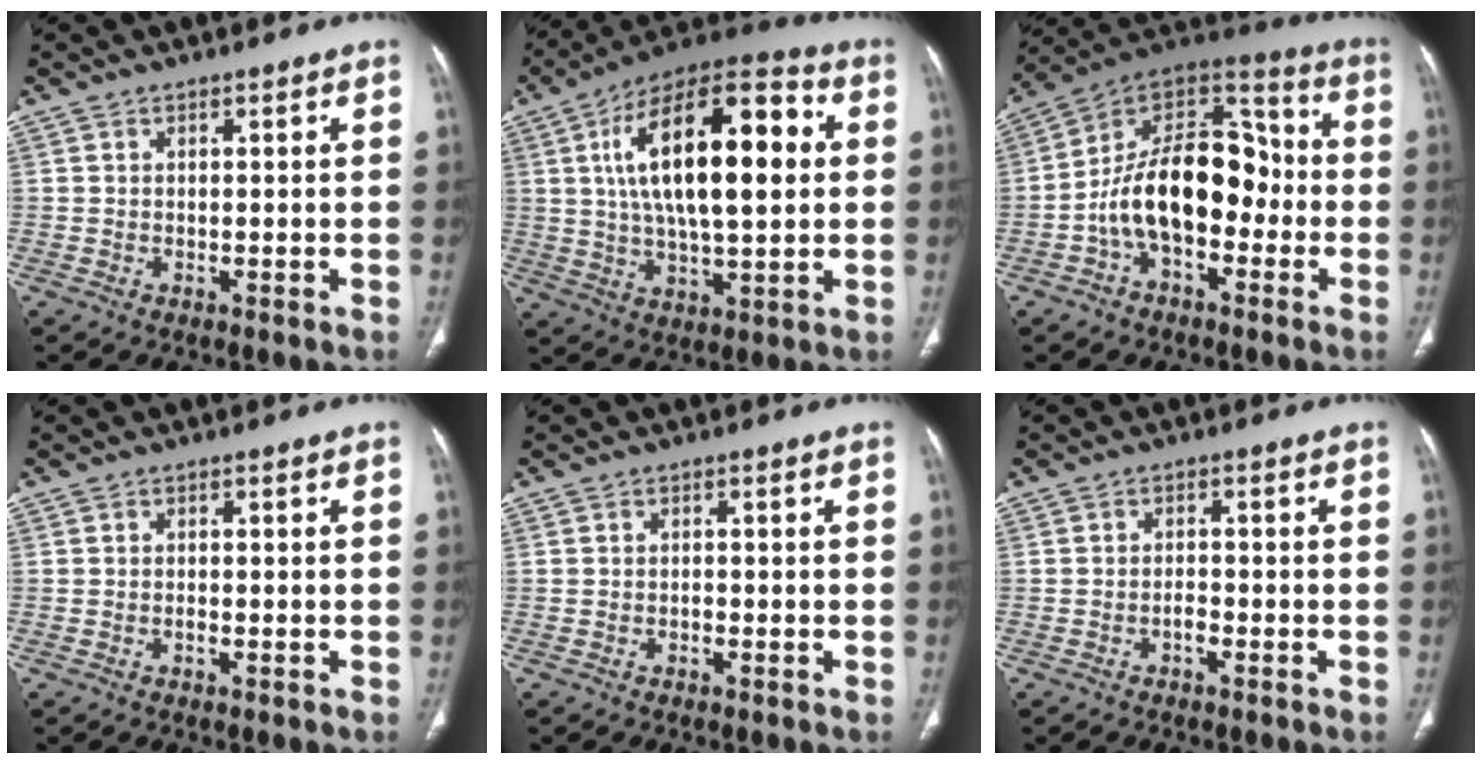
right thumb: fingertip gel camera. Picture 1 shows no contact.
{"total": 24.2, "force": [4.2, 10.1, 21.5], "torque": [-0.344, 0.016, 0.060]}
{"total": 19.3, "force": [-3.5, 11.4, 15.2], "torque": [-0.228, 0.063, -0.066]}
{"total": 0.7, "force": [-0.4, 0.3, 0.5], "torque": [-0.011, 0.001, -0.007]}
{"total": 0.8, "force": [-0.5, 0.4, 0.5], "torque": [-0.009, 0.003, -0.008]}
{"total": 1.7, "force": [-1.0, 0.8, 1.2], "torque": [-0.019, 0.009, -0.019]}